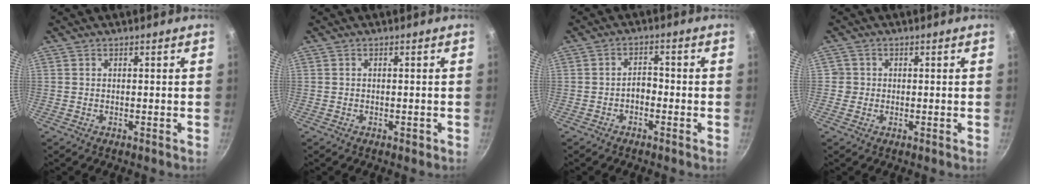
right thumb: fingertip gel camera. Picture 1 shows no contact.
{"total": 0.7, "force": [-0.3, 0.4, 0.4], "torque": [-0.003, 0.000, -0.006]}
{"total": 2.8, "force": [-1.2, 1.8, 1.8], "torque": [-0.017, 0.017, -0.027]}
{"total": 1.9, "force": [-0.1, 1.9, -0.1], "torque": [0.016, 0.008, -0.004]}